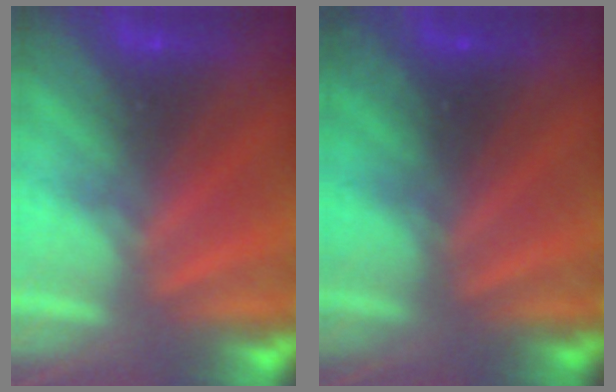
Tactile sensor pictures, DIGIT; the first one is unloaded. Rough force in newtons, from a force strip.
{"total": 2.4}